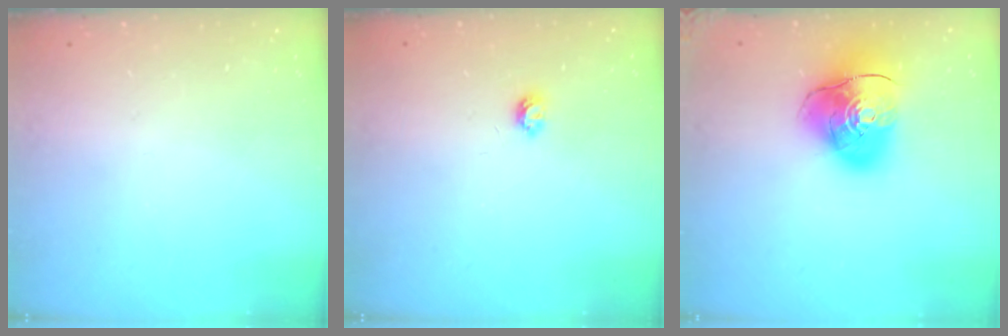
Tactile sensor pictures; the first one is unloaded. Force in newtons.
{"total": 4.2, "press": 4.2, "slide": 0.5}
{"total": 15.1, "press": 14.9, "slide": 2.2}